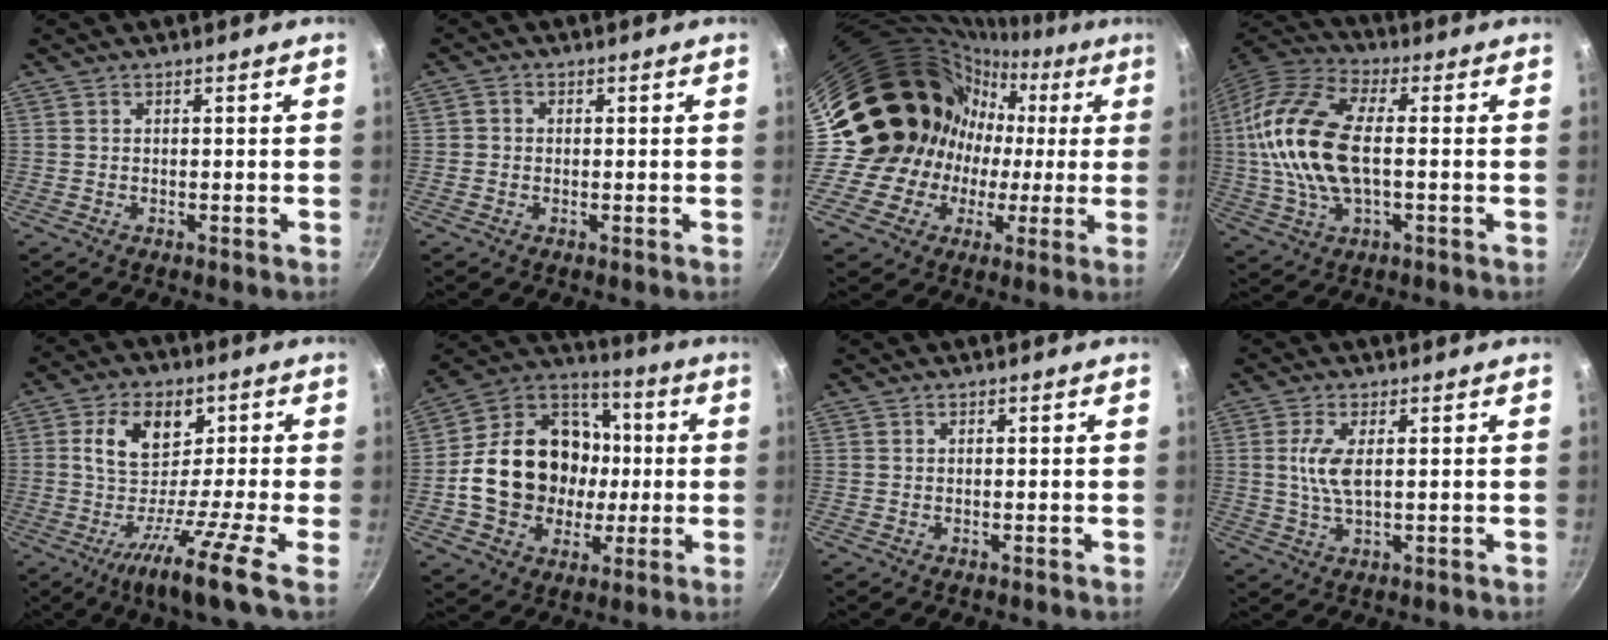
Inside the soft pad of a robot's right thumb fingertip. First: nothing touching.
{"total": 1.4, "force": [-0.1, 1.3, 0.5], "torque": [-0.008, 0.005, -0.005]}
{"total": 20.9, "force": [2.4, 19.2, 7.9], "torque": [-0.113, 0.046, 0.045]}
{"total": 18.2, "force": [0.3, 9.1, 15.8], "torque": [-0.321, 0.026, -0.010]}
{"total": 12.7, "force": [-3.6, 3.7, 11.7], "torque": [-0.191, 0.013, -0.087]}
{"total": 22.6, "force": [-1.0, 18.6, 12.7], "torque": [-0.192, 0.042, -0.011]}
{"total": 0.0}
{"total": 5.5, "force": [0.9, 2.0, 5.0], "torque": [-0.110, -0.001, 0.019]}